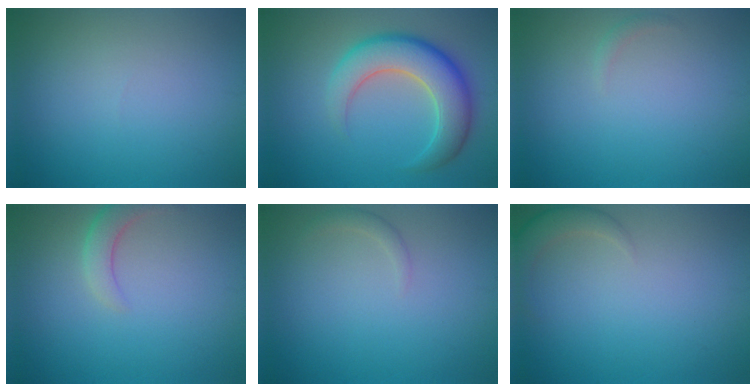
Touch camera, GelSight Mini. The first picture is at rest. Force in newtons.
{"total": 7.1, "press": 7.1, "slide": 0.4}
{"total": 0.6, "press": 0.6, "slide": 0.1}
{"total": 2.4, "press": 2.4, "slide": 0.2}
{"total": 1.0, "press": 0.9, "slide": 0.1}
{"total": 2.3, "press": 2.3, "slide": 0.2}